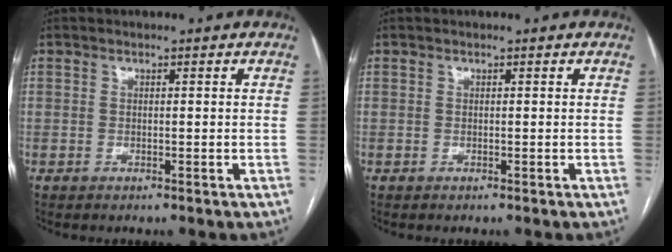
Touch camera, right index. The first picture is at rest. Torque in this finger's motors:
{"motor_torque": [0.00, 0.00, 0.00, 0.00]}